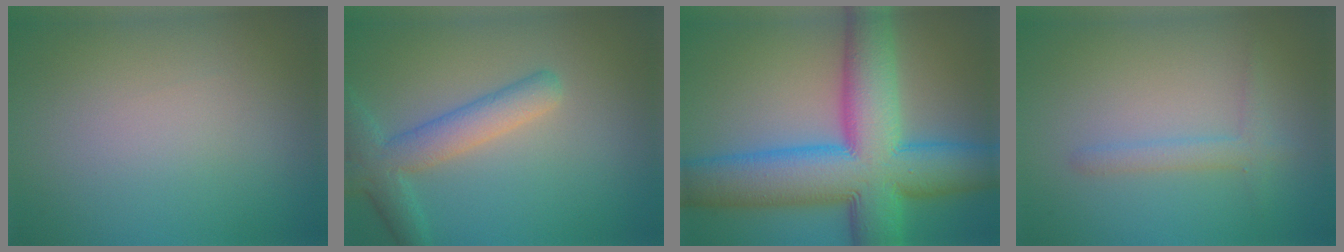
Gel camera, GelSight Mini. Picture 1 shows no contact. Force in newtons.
{"total": 4.4, "press": 4.4, "slide": 0.2}
{"total": 14.3, "press": 14.3, "slide": 0.3}
{"total": 1.7, "press": 1.7, "slide": 0.1}